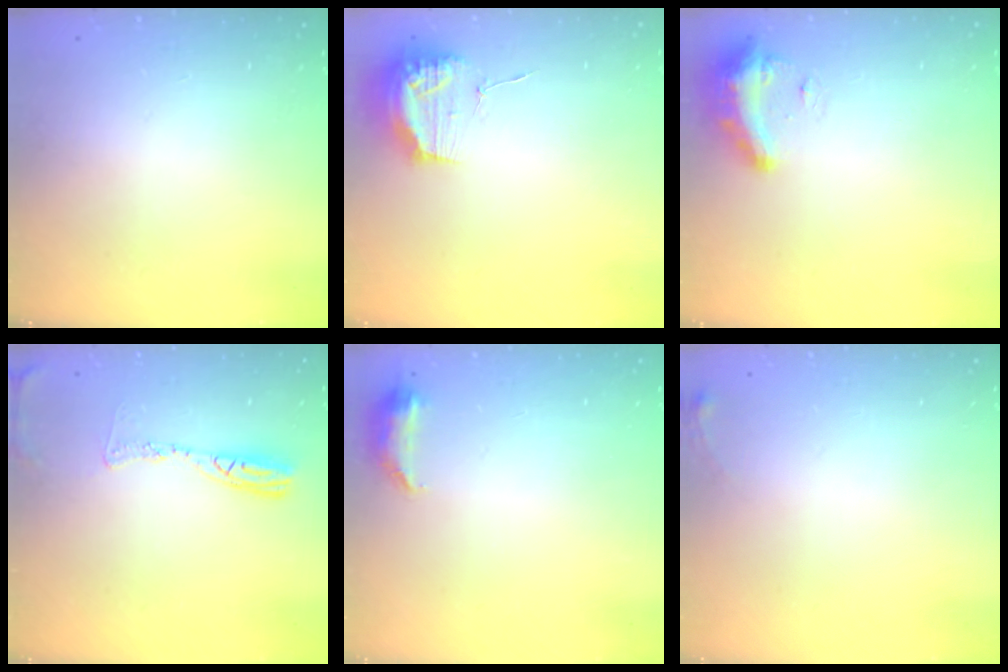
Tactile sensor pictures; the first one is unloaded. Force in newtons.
{"total": 12.4, "press": 12.4, "slide": 0.1}
{"total": 8.9, "press": 8.9, "slide": 0.6}
{"total": 9.2, "press": 9.2, "slide": 0.9}
{"total": 13.0, "press": 7.1, "slide": 10.9}
{"total": 4.9, "press": 4.5, "slide": 1.7}